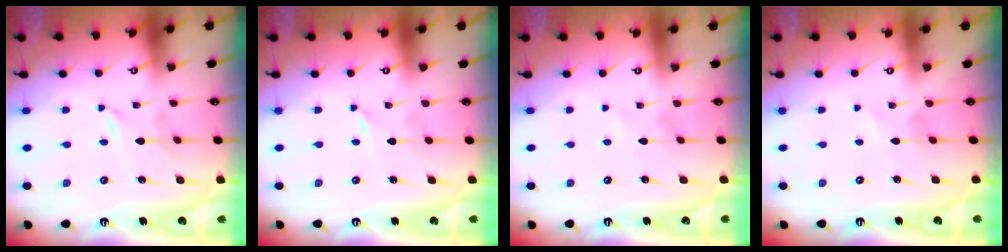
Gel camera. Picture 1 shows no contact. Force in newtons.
{"total": 0.0}
{"total": 1.1, "press": 1.1, "slide": 0.2}
{"total": 1.6, "press": 1.6, "slide": 0.1}